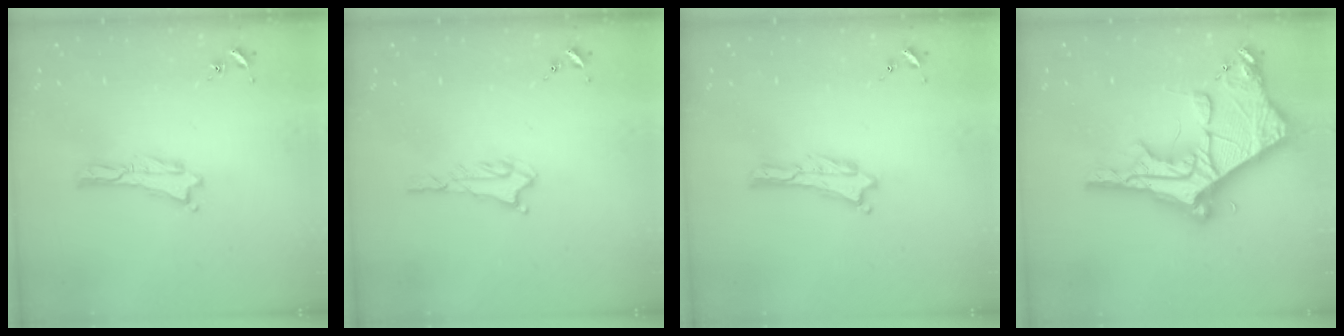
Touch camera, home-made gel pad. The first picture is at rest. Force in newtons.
{"total": 1.8, "press": 1.8, "slide": 0.2}
{"total": 0.0}
{"total": 12.9, "press": 12.9, "slide": 1.3}